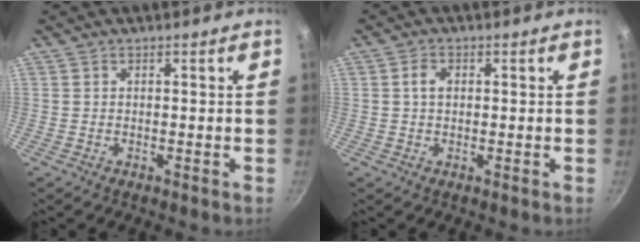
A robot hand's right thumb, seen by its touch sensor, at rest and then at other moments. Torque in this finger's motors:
{"motor_torque": [-0.42, 0.65, 0.52, 0.05, 0.03]}